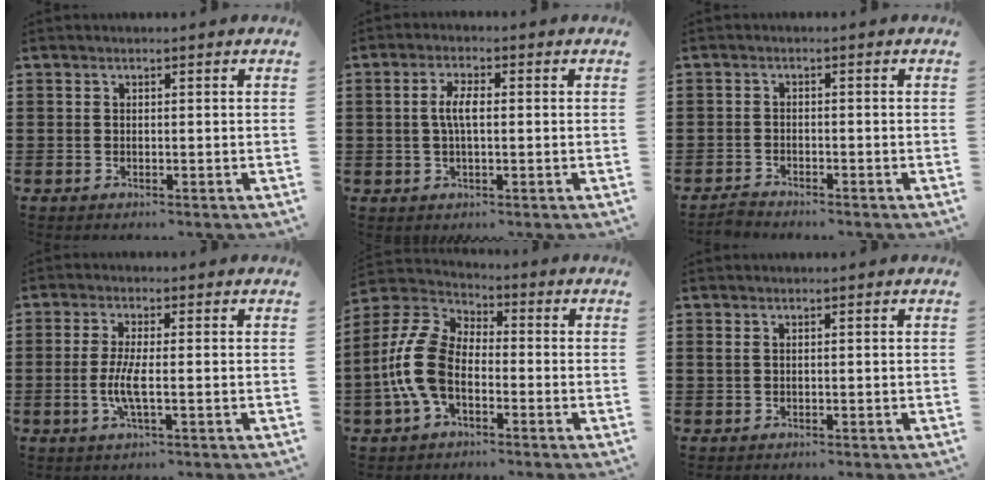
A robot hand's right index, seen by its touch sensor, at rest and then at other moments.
{"total": 3.8, "force": [0.0, 1.3, 3.6], "torque": [-0.074, 0.001, -0.004]}
{"total": 1.5, "force": [-1.5, 0.3, 0.0], "torque": [-0.006, 0.004, -0.032]}
{"total": 4.5, "force": [-0.9, 0.7, 4.4], "torque": [-0.099, -0.010, -0.023]}
{"total": 10.5, "force": [-2.5, 6.2, 8.2], "torque": [-0.224, -0.007, -0.056]}
{"total": 0.6, "force": [0.2, 0.2, 0.5], "torque": [-0.012, 0.003, 0.003]}